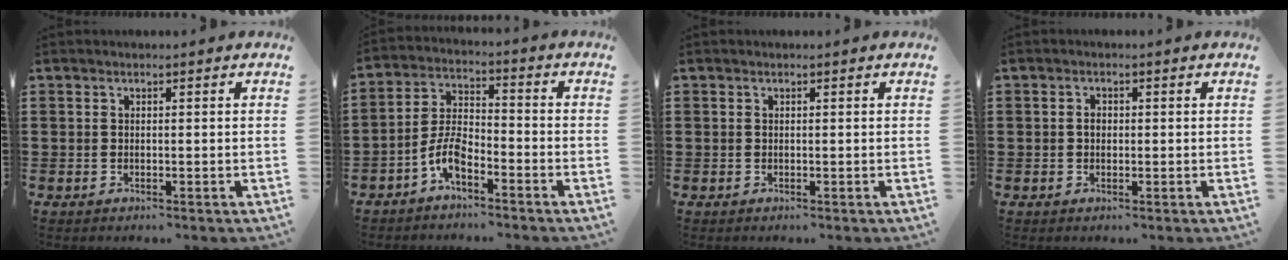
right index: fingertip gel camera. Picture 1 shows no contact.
{"total": 5.9, "force": [-3.7, 2.2, 4.0], "torque": [-0.097, 0.003, -0.076]}
{"total": 0.0}
{"total": 1.4, "force": [0.0, 0.9, 1.0], "torque": [-0.021, 0.005, -0.001]}